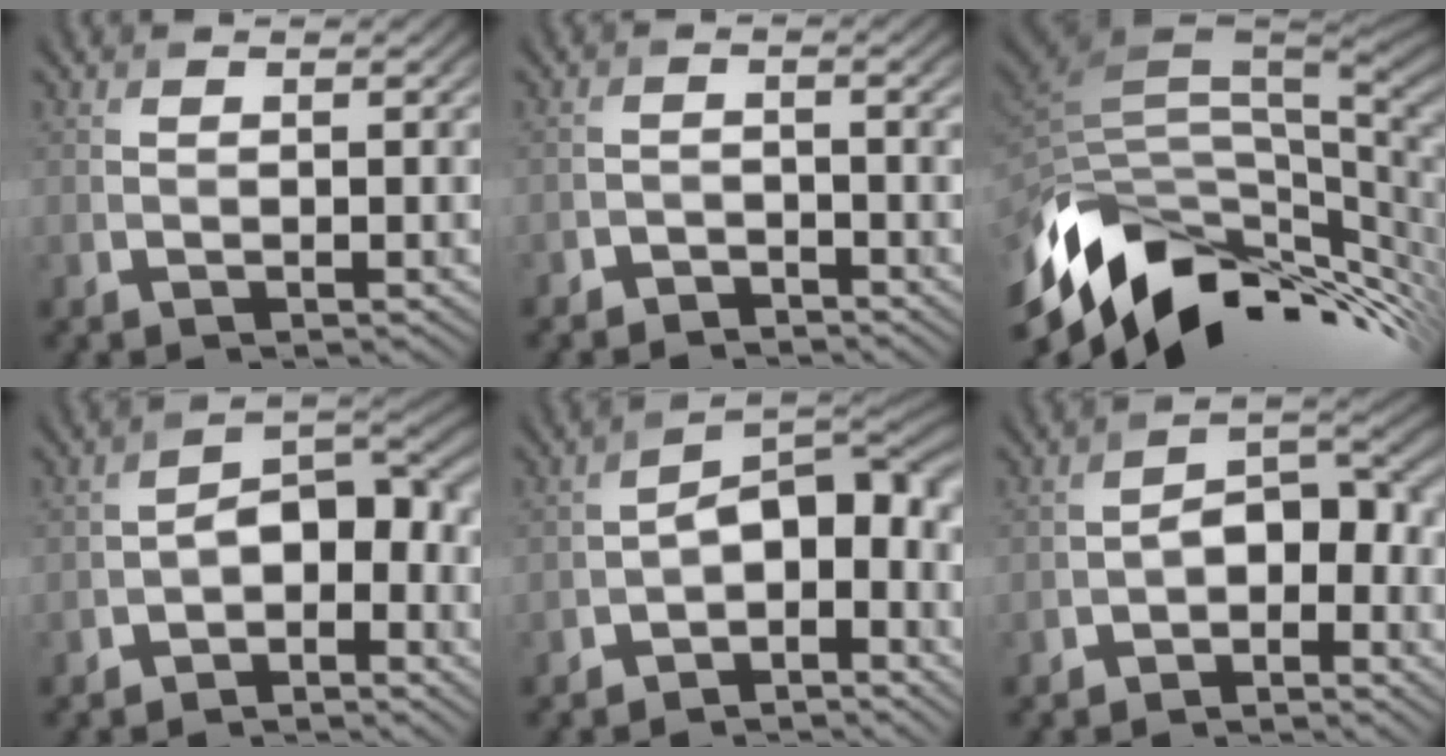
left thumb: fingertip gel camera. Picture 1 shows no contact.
{"total": 2.0, "force": [-1.8, 0.7, 0.3], "torque": [-0.004, 0.001, -0.038]}
{"total": 16.1, "force": [-6.7, 7.7, 12.4], "torque": [-0.242, -0.039, -0.117]}
{"total": 5.9, "force": [-2.6, 3.3, 4.1], "torque": [-0.057, 0.005, -0.059]}
{"total": 7.4, "force": [-2.8, 4.1, 5.4], "torque": [-0.076, -0.002, -0.059]}
{"total": 5.1, "force": [-2.3, 3.1, 3.4], "torque": [-0.046, 0.007, -0.052]}